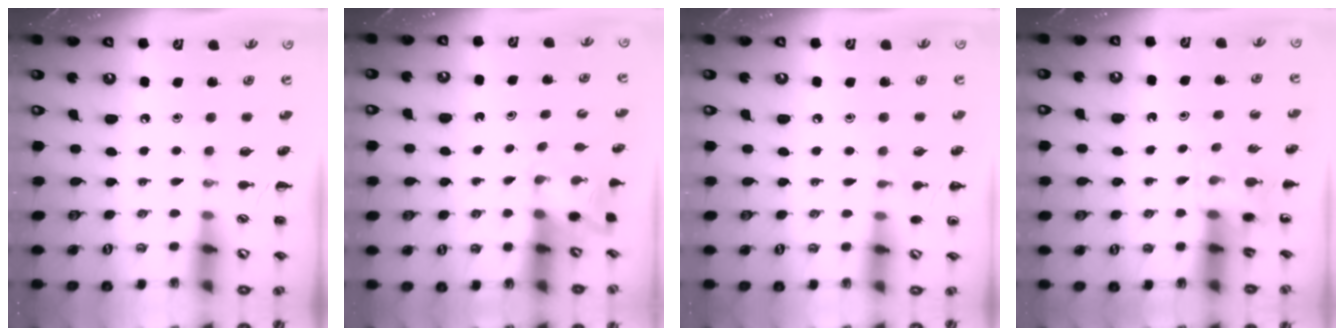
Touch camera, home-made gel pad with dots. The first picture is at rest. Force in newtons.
{"total": 2.5, "press": 2.4, "slide": 0.9}
{"total": 6.2, "press": 6.0, "slide": 1.9}
{"total": 4.2, "press": 3.9, "slide": 1.5}